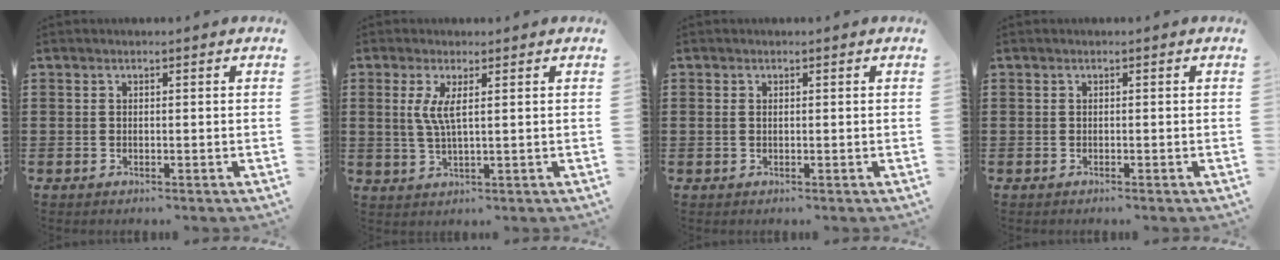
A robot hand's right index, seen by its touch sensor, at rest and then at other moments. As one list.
[{"total": 3.9, "force": [1.0, 0.4, 3.8], "torque": [-0.084, -0.006, 0.014]}, {"total": 0.7, "force": [0.1, 0.4, 0.6], "torque": [-0.014, 0.002, 0.001]}, {"total": 0.0}]